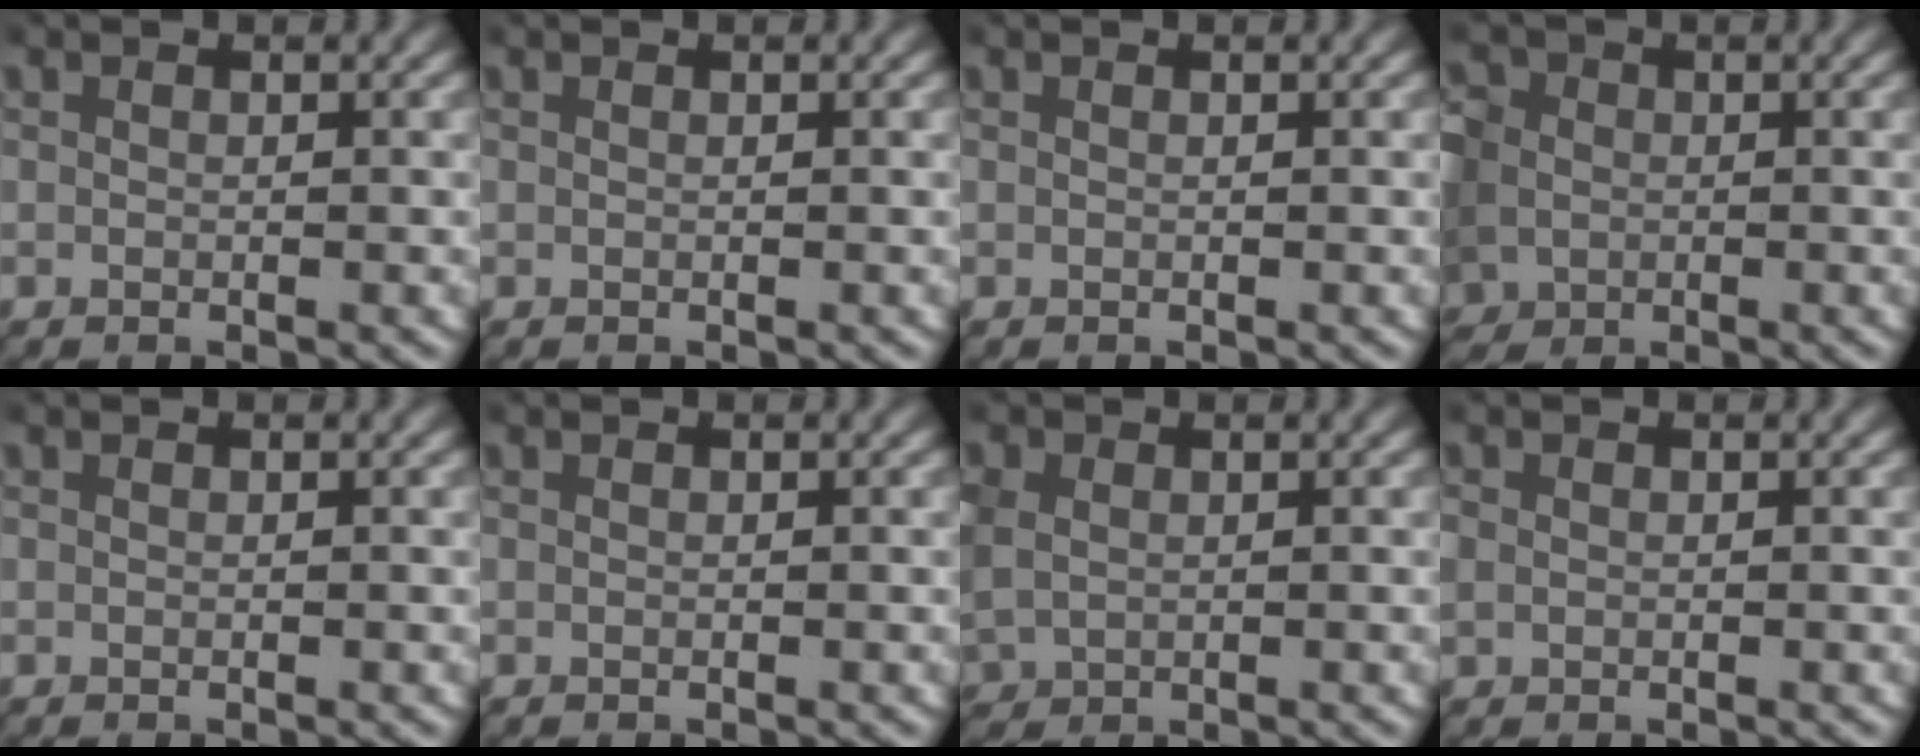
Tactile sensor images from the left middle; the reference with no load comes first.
{"total": 0.0}
{"total": 0.0}
{"total": 8.0, "force": [-2.0, 7.1, 3.2], "torque": [-0.098, -0.036, -0.029]}
{"total": 0.0}
{"total": 0.0}
{"total": 3.7, "force": [0.2, 3.1, 1.9], "torque": [-0.068, -0.014, 0.013]}
{"total": 1.3, "force": [-0.1, 1.1, 0.7], "torque": [-0.027, -0.001, -0.001]}